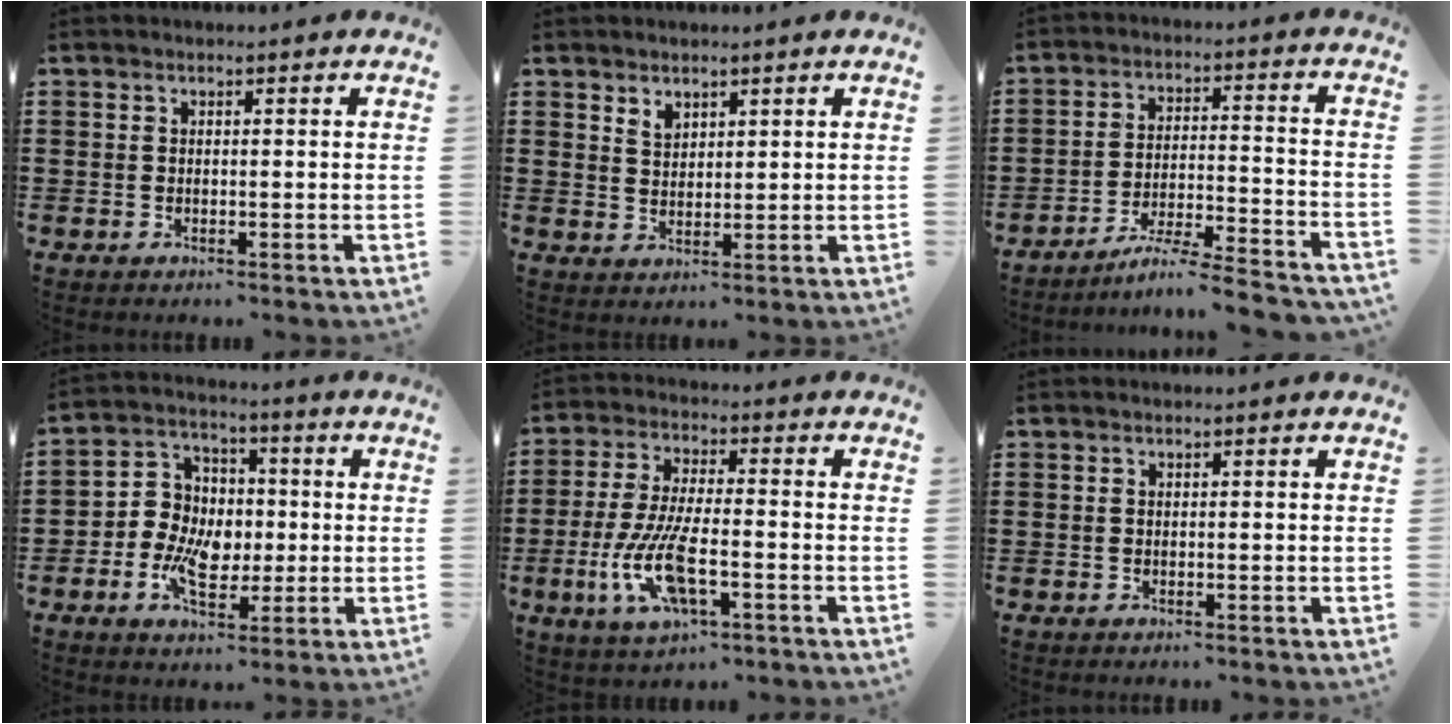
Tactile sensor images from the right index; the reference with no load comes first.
{"total": 2.3, "force": [1.8, 1.2, 0.4], "torque": [-0.012, 0.003, 0.036]}
{"total": 6.8, "force": [-6.1, -0.3, 3.0], "torque": [-0.061, -0.009, -0.119]}
{"total": 8.0, "force": [-1.6, 6.3, 4.6], "torque": [-0.111, 0.017, -0.030]}
{"total": 10.5, "force": [-3.7, 3.6, 9.2], "torque": [-0.209, -0.013, -0.070]}
{"total": 0.0}